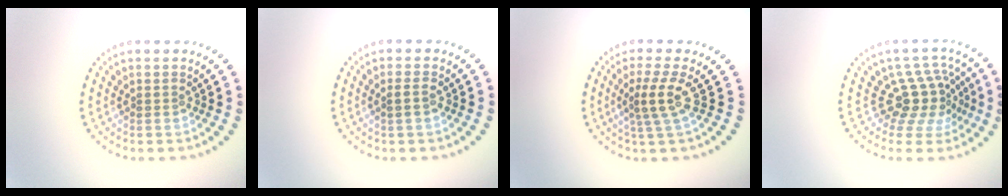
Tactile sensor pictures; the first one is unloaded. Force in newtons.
{"total": 0.6, "press": 0.6, "slide": 0.2}
{"total": 2.8, "press": 2.1, "slide": 1.9}
{"total": 4.0, "press": 2.9, "slide": 2.8}